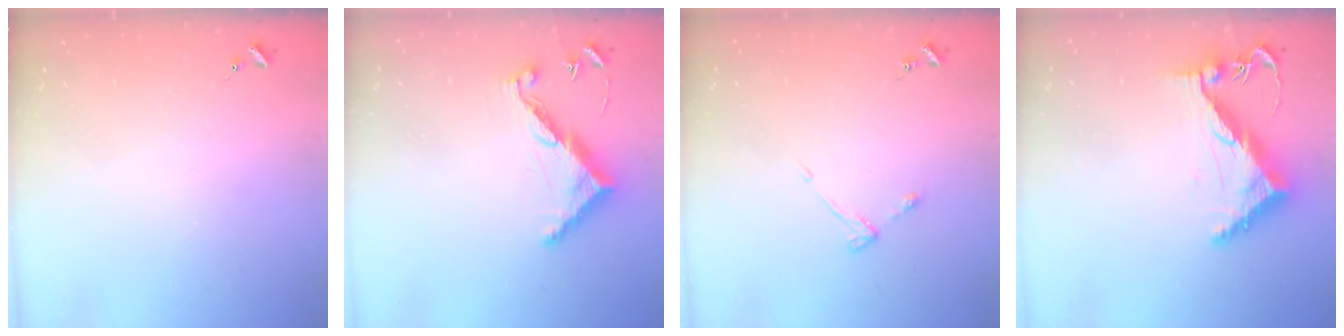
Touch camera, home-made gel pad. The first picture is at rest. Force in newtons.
{"total": 10.6, "press": 10.6, "slide": 0.4}
{"total": 3.6, "press": 3.6, "slide": 0.5}
{"total": 9.7, "press": 9.6, "slide": 1.4}